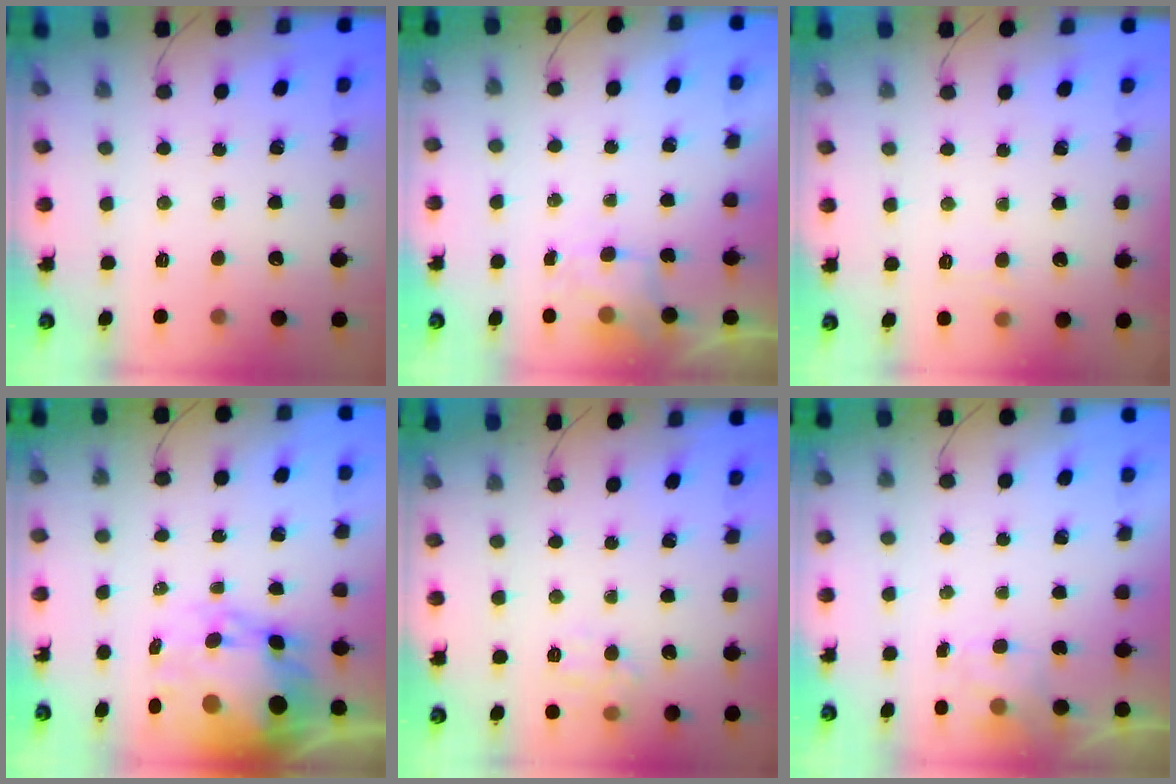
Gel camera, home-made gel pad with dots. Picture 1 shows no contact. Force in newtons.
{"total": 1.9, "press": 1.6, "slide": 1.0}
{"total": 6.5, "press": 6.3, "slide": 1.5}
{"total": 13.3, "press": 12.9, "slide": 3.1}
{"total": 8.1, "press": 8.0, "slide": 1.2}
{"total": 1.4, "press": 0.7, "slide": 1.2}